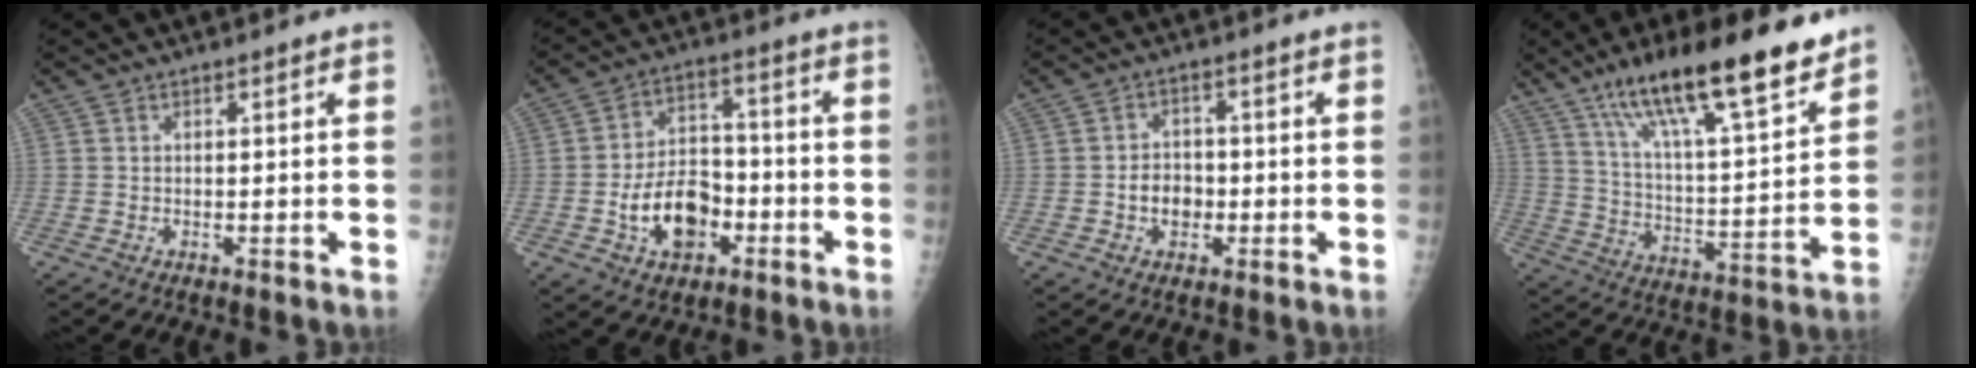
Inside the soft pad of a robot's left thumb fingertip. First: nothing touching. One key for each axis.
{"total": 11.9, "fx": -4.1, "fy": 8.0, "fz": 7.7, "tx": -0.100, "ty": 0.032, "tz": -0.067}
{"total": 4.6, "fx": -1.2, "fy": 3.7, "fz": 2.6, "tx": -0.020, "ty": 0.012, "tz": -0.022}
{"total": 22.3, "fx": 15.3, "fy": 4.9, "fz": 15.5, "tx": -0.236, "ty": -0.060, "tz": 0.256}